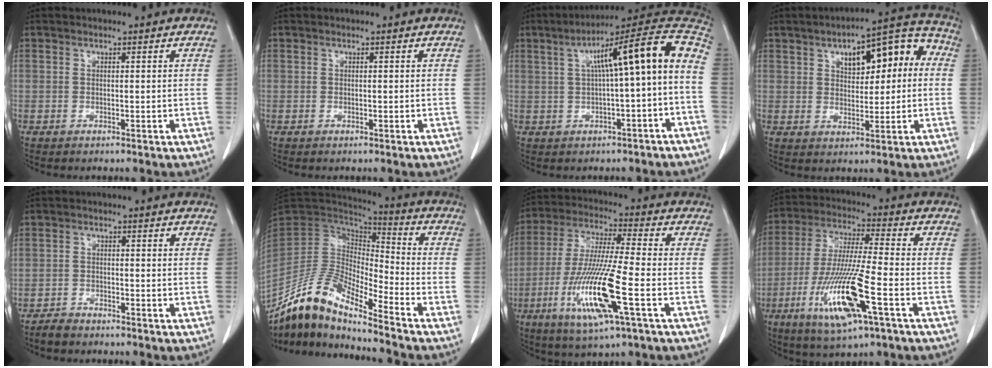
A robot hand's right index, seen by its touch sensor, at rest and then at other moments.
{"total": 0.0}
{"total": 14.9, "force": [1.2, 1.1, 14.9], "torque": [-0.216, 0.052, 0.017]}
{"total": 13.0, "force": [3.1, 5.7, 11.3], "torque": [-0.143, 0.048, 0.046]}
{"total": 2.2, "force": [-2.1, 0.6, 0.3], "torque": [-0.010, -0.002, -0.039]}
{"total": 14.7, "force": [-12.6, 2.1, 7.1], "torque": [-0.138, 0.021, -0.241]}
{"total": 15.7, "force": [-5.4, 0.8, 14.7], "torque": [-0.304, -0.023, -0.103]}
{"total": 15.8, "force": [-6.3, 1.3, 14.5], "torque": [-0.295, -0.026, -0.113]}